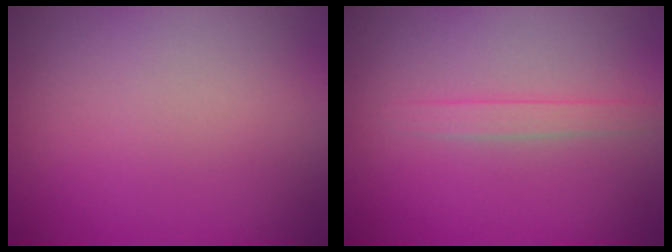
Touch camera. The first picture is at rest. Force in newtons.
{"total": 1.3, "press": 1.3, "slide": 0.0}